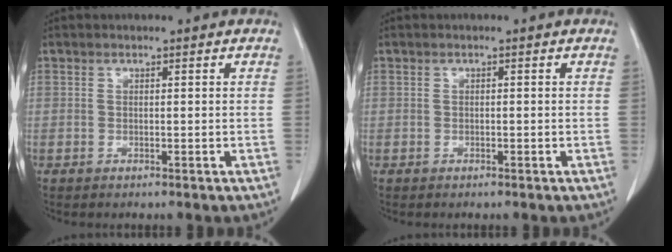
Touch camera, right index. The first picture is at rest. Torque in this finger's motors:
{"motor_torque": [0.00, 0.00, 0.01, 0.00]}